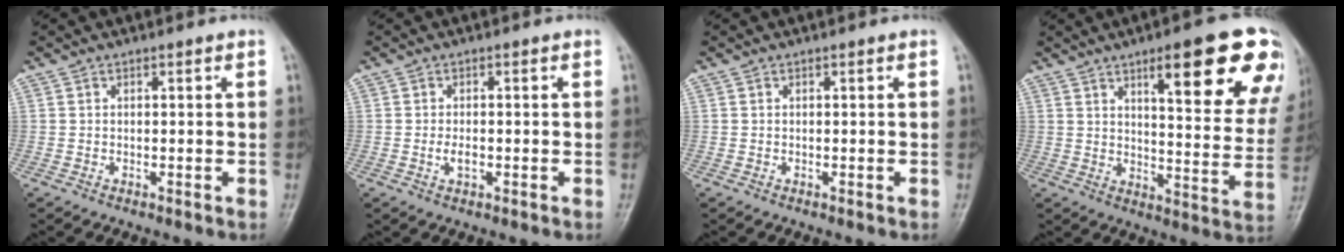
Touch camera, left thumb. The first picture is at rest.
{"total": 2.3, "force": [-0.6, 1.2, 1.8], "torque": [-0.033, 0.000, -0.012]}
{"total": 0.0}
{"total": 21.5, "force": [11.3, 5.5, 17.4], "torque": [-0.188, -0.040, 0.152]}